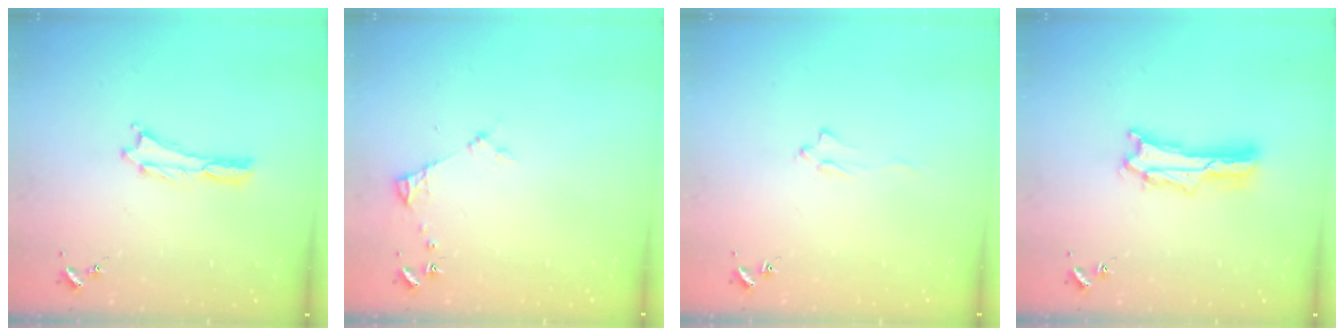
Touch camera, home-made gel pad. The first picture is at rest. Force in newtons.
{"total": 3.2, "press": 3.2, "slide": 0.4}
{"total": 1.6, "press": 1.5, "slide": 0.2}
{"total": 2.7, "press": 2.7, "slide": 0.4}